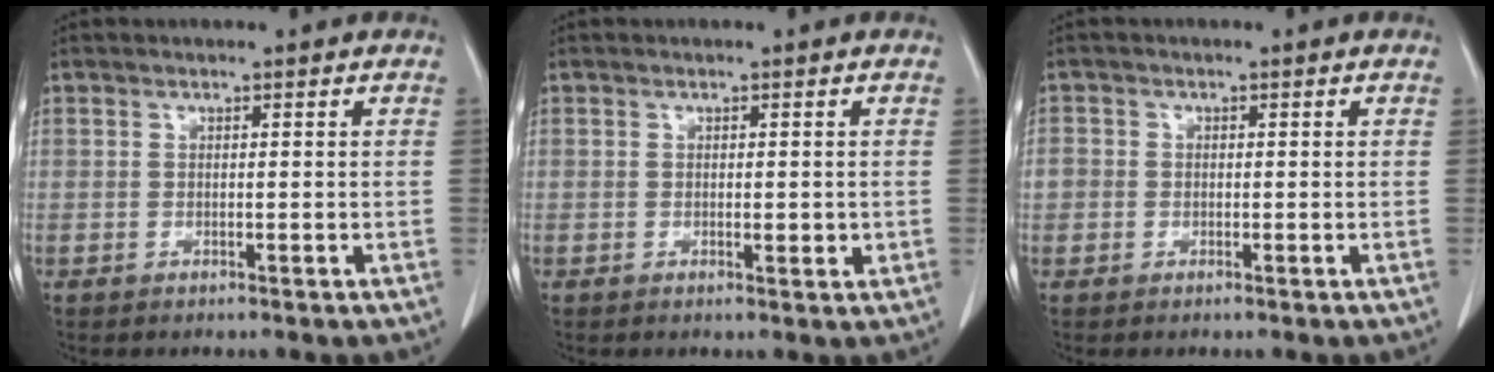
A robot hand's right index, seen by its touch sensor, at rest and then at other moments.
{"total": 1.4, "force": [-0.1, 0.6, 1.3], "torque": [-0.020, -0.002, 0.002]}
{"total": 2.6, "force": [-0.4, 2.4, 0.8], "torque": [-0.018, 0.008, -0.008]}